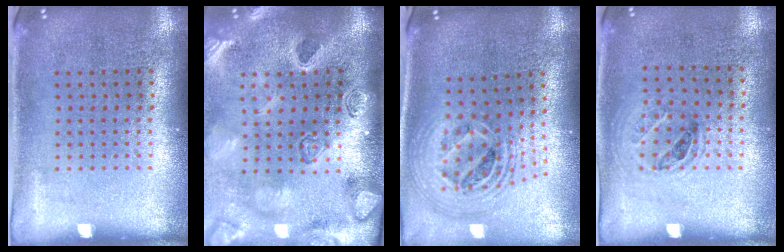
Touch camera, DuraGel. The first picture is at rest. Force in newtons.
{"total": 4.2, "press": 3.3, "slide": 2.6}
{"total": 2.4, "press": 1.8, "slide": 1.6}
{"total": 1.1, "press": 0.8, "slide": 0.7}